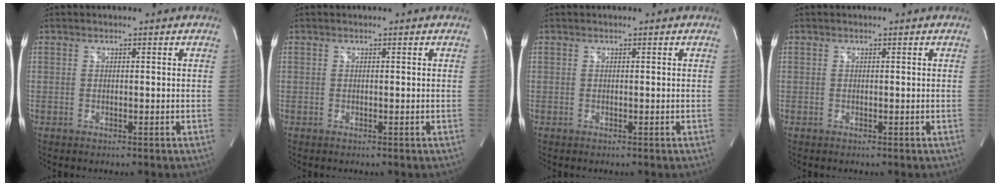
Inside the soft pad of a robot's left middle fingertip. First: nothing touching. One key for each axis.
{"total": 0.0}
{"total": 0.0}
{"total": 0.0}